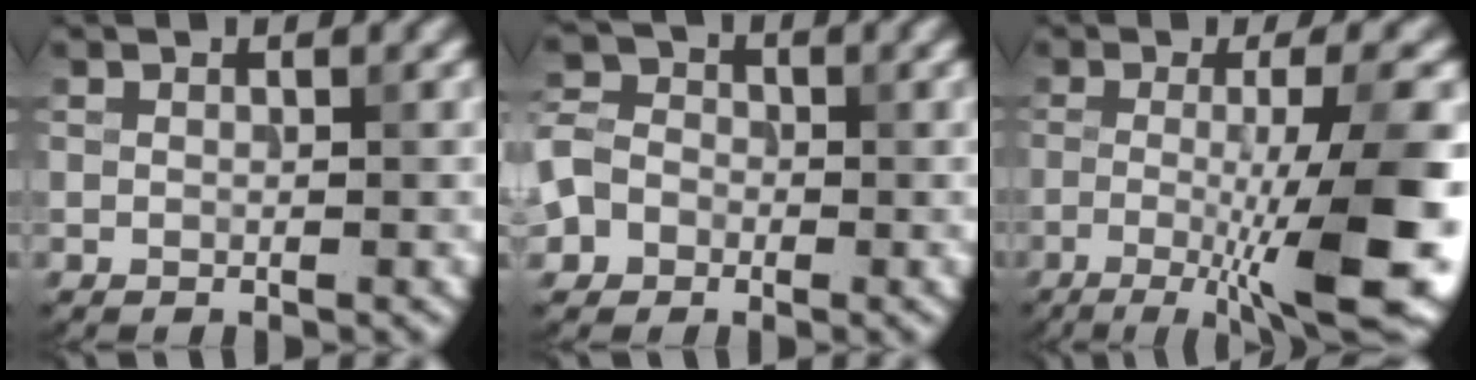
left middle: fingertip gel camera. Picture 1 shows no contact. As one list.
[{"total": 3.8, "force": [-1.4, 3.2, 1.3], "torque": [-0.023, 0.003, -0.036]}, {"total": 10.6, "force": [-2.8, 2.0, 10.0], "torque": [-0.136, -0.004, -0.050]}]